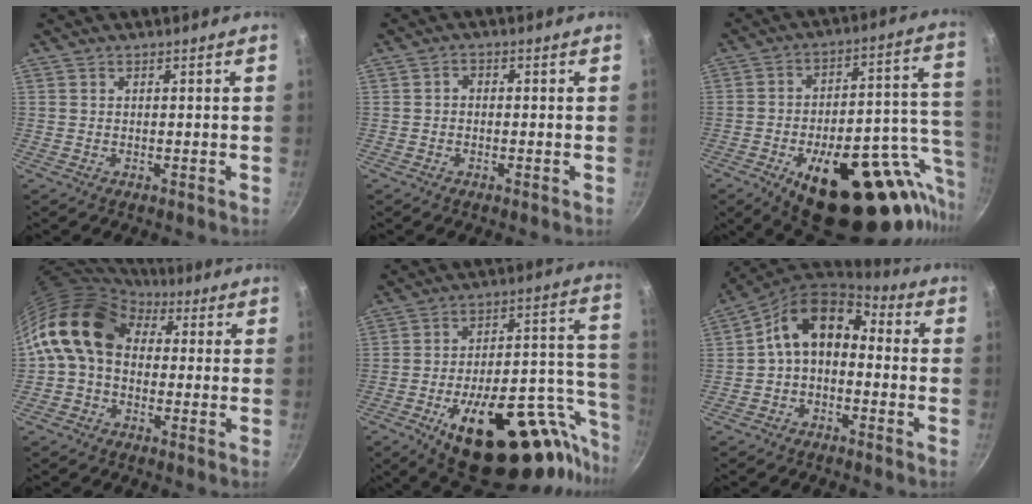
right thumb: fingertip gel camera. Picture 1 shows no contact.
{"total": 1.4, "force": [-0.5, 1.0, 0.8], "torque": [-0.016, 0.009, -0.012]}
{"total": 30.0, "force": [-12.2, 13.8, 23.7], "torque": [-0.266, 0.043, -0.162]}
{"total": 13.5, "force": [2.4, 9.9, 8.8], "torque": [-0.133, 0.023, 0.020]}
{"total": 31.8, "force": [-16.1, 13.8, 23.6], "torque": [-0.256, 0.078, -0.224]}
{"total": 10.6, "force": [-0.3, 7.3, 7.7], "torque": [-0.112, 0.046, -0.028]}